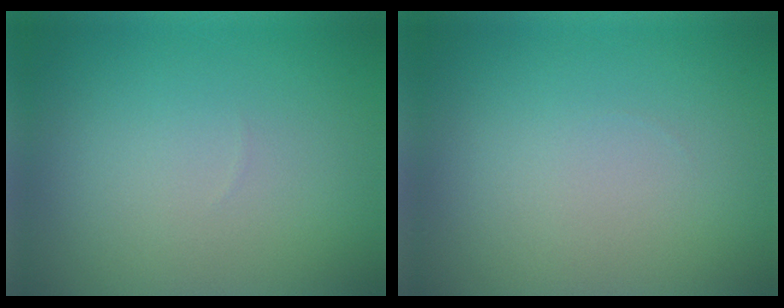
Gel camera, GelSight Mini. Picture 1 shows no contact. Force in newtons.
{"total": 0.0}